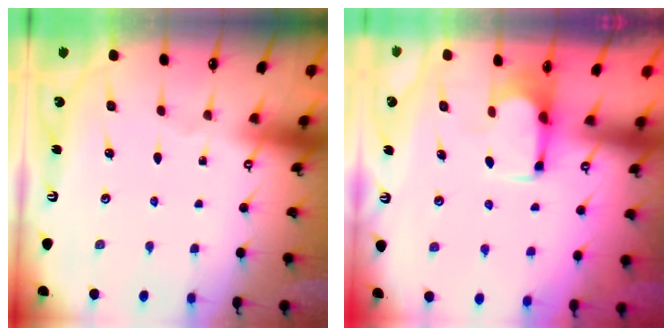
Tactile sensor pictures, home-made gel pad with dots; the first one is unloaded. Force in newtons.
{"total": 1.7, "press": 1.5, "slide": 0.7}